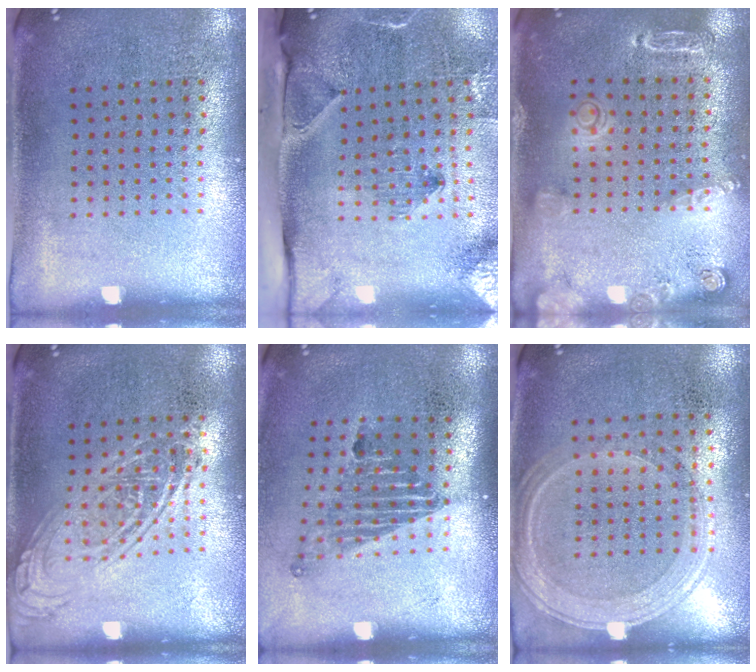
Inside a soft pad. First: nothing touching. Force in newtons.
{"total": 3.3, "press": 2.3, "slide": 2.4}
{"total": 1.6, "press": 1.6, "slide": 0.1}
{"total": 1.6, "press": 1.6, "slide": 0.1}
{"total": 1.6, "press": 1.2, "slide": 1.1}
{"total": 1.3, "press": 1.2, "slide": 0.4}